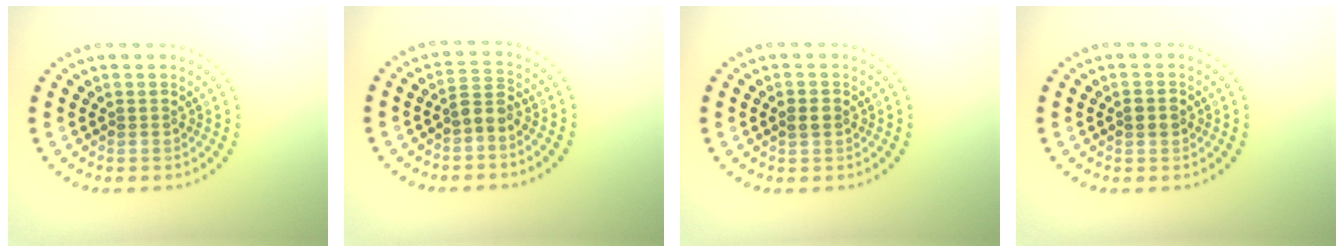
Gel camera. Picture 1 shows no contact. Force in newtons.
{"total": 2.0, "press": 1.8, "slide": 1.0}
{"total": 1.4, "press": 1.4, "slide": 0.1}
{"total": 1.4, "press": 1.4, "slide": 0.1}